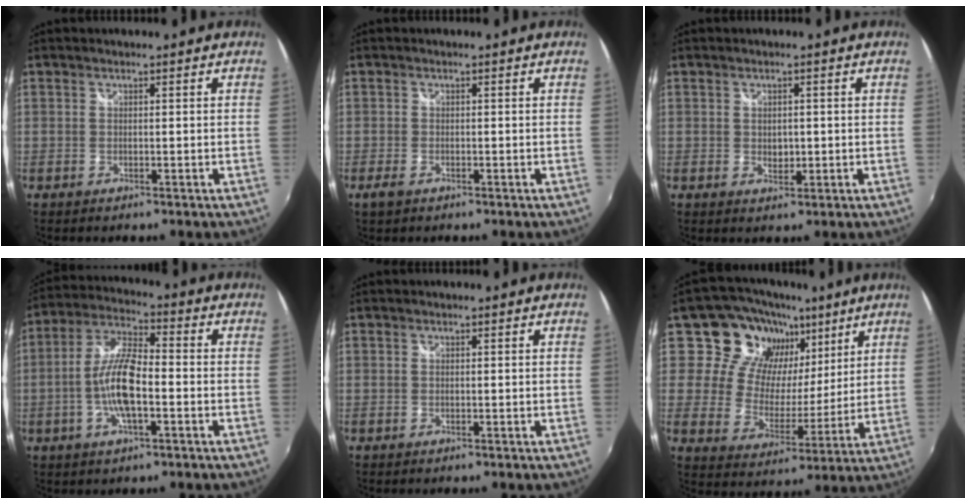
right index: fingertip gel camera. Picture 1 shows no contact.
{"total": 2.1, "force": [-1.4, 1.1, 1.2], "torque": [-0.026, -0.006, -0.026]}
{"total": 2.3, "force": [0.0, 1.8, 1.5], "torque": [-0.019, -0.002, 0.001]}
{"total": 11.0, "force": [-2.6, 3.4, 10.1], "torque": [-0.210, 0.006, -0.053]}
{"total": 0.0}
{"total": 15.1, "force": [8.6, 11.1, 5.6], "torque": [-0.102, 0.005, 0.141]}